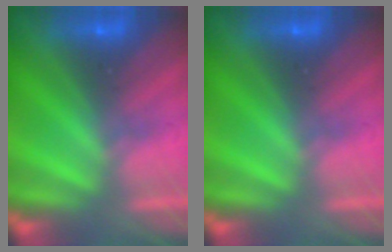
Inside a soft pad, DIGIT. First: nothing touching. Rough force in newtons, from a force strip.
{"total": 0.0}